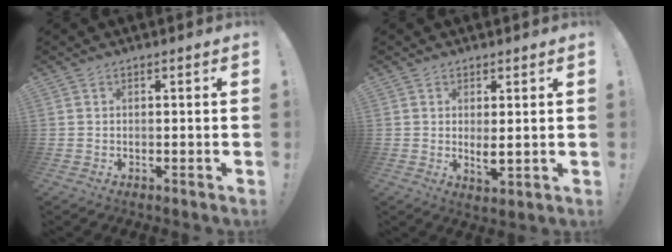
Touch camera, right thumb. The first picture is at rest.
{"total": 3.9, "force": [1.1, 1.3, 3.4], "torque": [-0.047, -0.014, 0.022]}